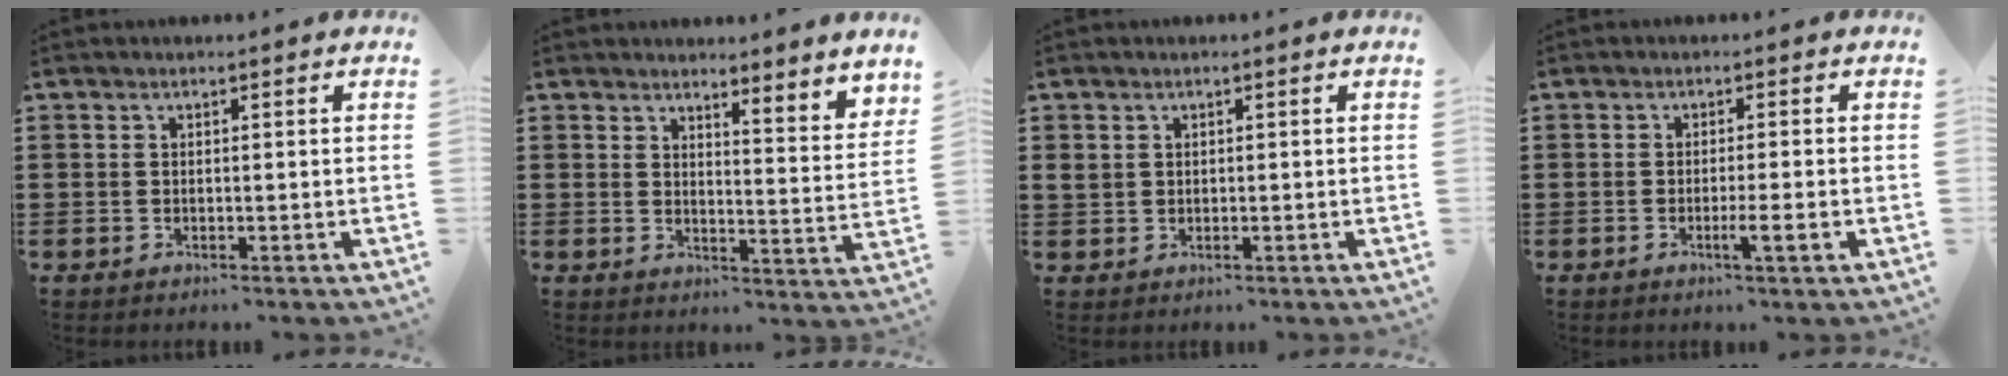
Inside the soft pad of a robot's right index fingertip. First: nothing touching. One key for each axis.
{"total": 3.2, "fx": 3.2, "fy": -0.2, "fz": 0.4, "tx": -0.016, "ty": -0.023, "tz": 0.052}
{"total": 1.1, "fx": 0.5, "fy": 0.9, "fz": 0.3, "tx": -0.008, "ty": 0.005, "tz": 0.010}
{"total": 3.0, "fx": -1.3, "fy": -0.1, "fz": 2.8, "tx": -0.044, "ty": -0.008, "tz": -0.023}